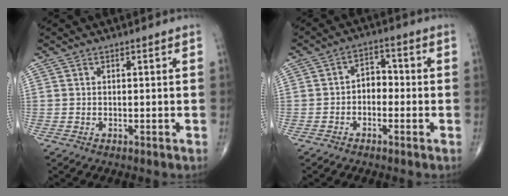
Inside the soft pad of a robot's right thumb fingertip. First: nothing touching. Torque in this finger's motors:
{"motor_torque": [0.03, 0.09, 0.43, -0.01, 0.08]}